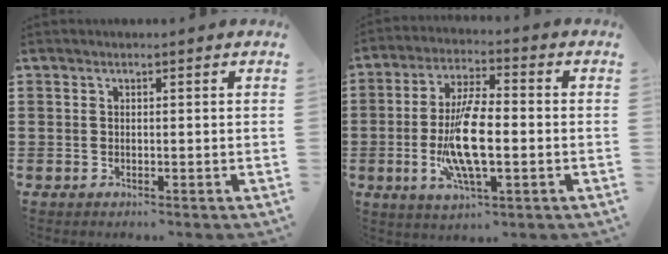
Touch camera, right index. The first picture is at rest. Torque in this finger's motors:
{"motor_torque": [2.14, 0.00, 1.05, 0.21]}